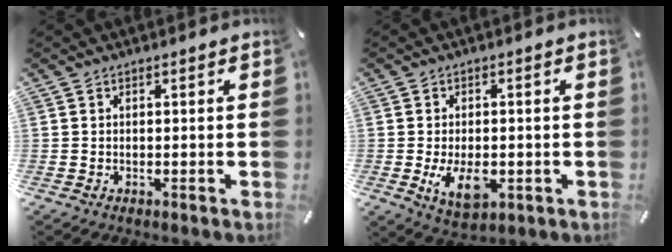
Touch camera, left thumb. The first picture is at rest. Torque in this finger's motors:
{"motor_torque": [0.53, 1.94, 0.64, -0.42, 0.29]}